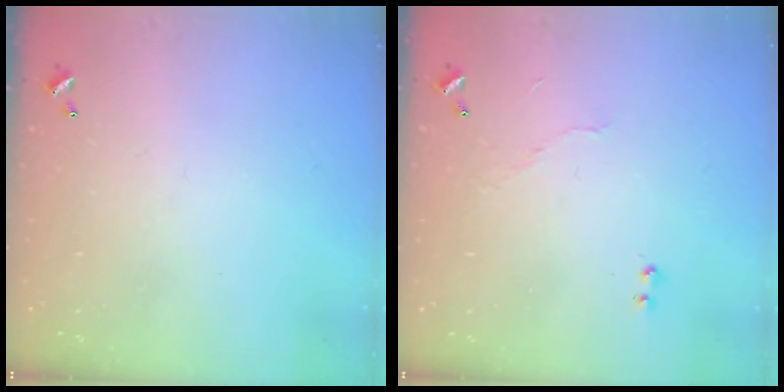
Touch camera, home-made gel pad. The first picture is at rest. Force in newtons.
{"total": 4.6, "press": 4.6, "slide": 0.3}